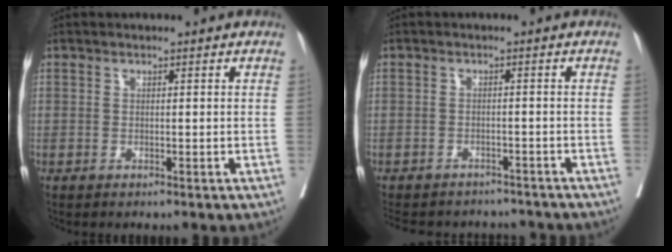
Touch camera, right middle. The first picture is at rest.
{"total": 11.0, "force": [-9.7, 4.9, 1.8], "torque": [-0.035, 0.009, -0.115]}